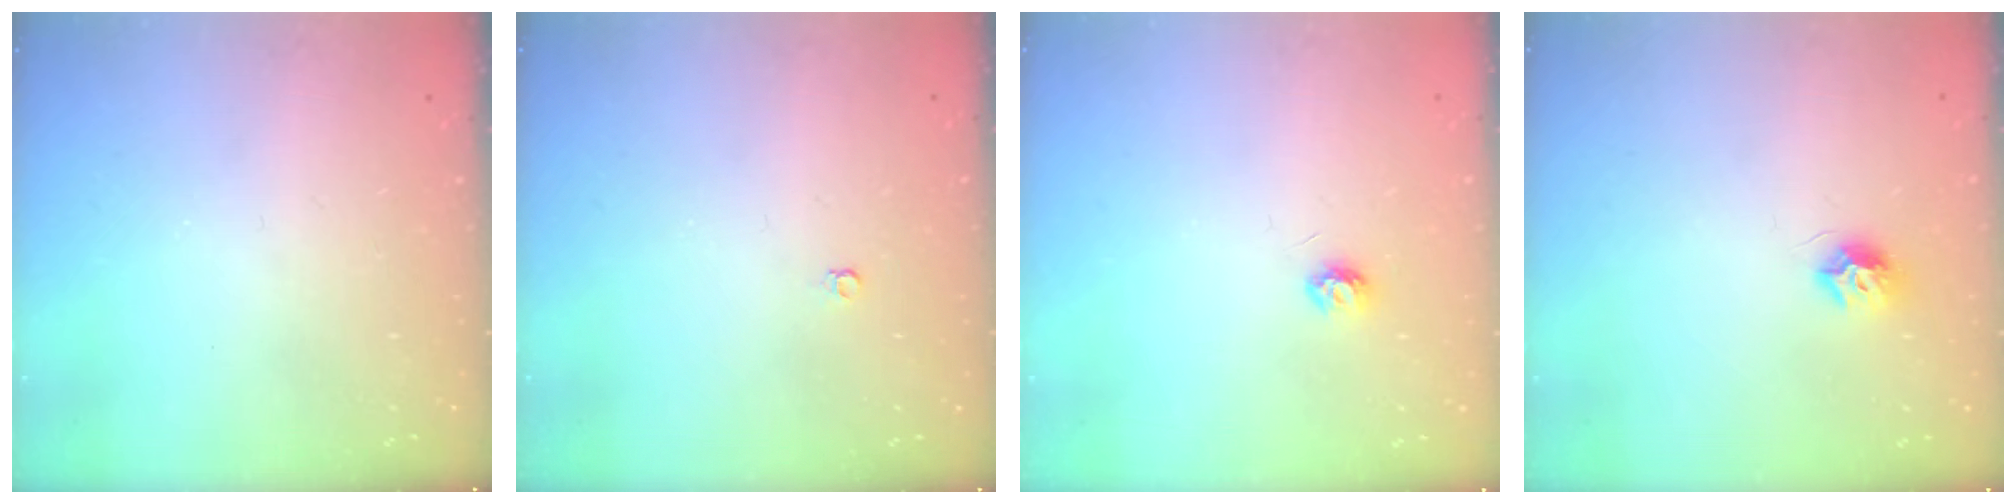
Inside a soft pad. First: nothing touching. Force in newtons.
{"total": 3.6, "press": 3.6, "slide": 0.6}
{"total": 4.6, "press": 4.6, "slide": 0.5}
{"total": 7.6, "press": 7.6, "slide": 0.4}